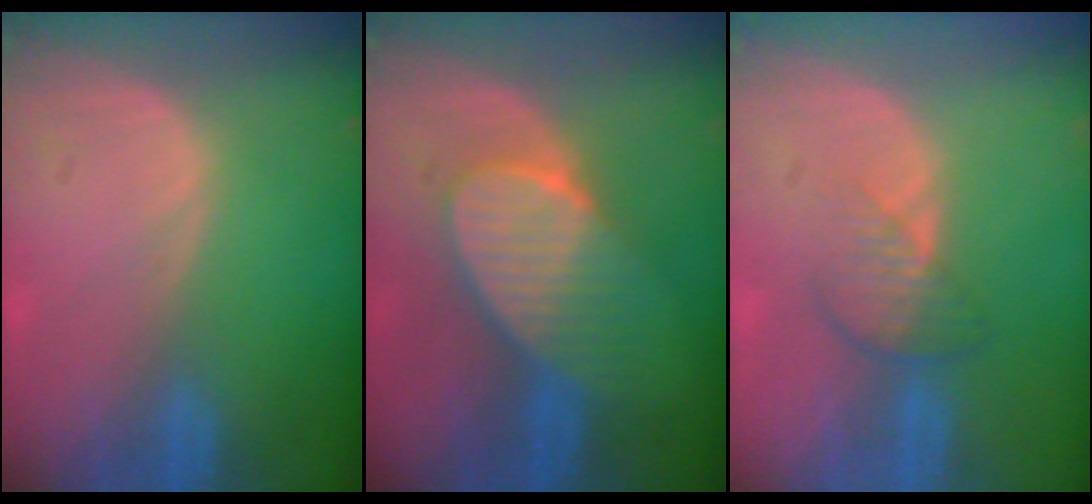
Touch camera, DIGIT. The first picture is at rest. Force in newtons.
{"total": 7.3, "press": 7.3, "slide": 0.7}
{"total": 3.9, "press": 3.3, "slide": 2.0}